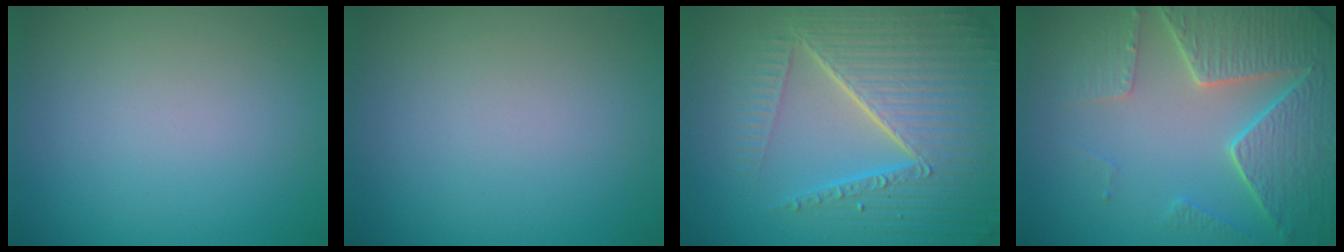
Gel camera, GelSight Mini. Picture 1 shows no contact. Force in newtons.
{"total": 0.0}
{"total": 9.6, "press": 6.2, "slide": 7.3}
{"total": 7.0, "press": 5.6, "slide": 4.2}